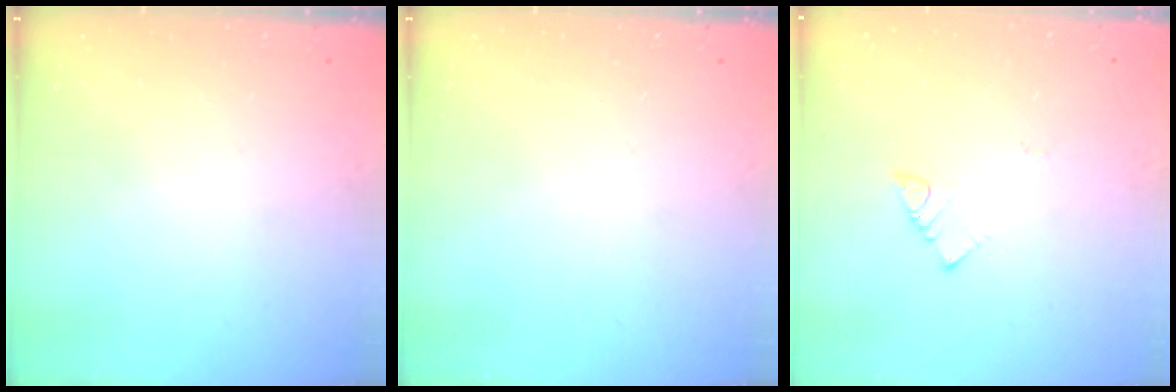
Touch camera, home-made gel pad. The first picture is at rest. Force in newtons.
{"total": 0.0}
{"total": 3.0, "press": 3.0, "slide": 0.2}